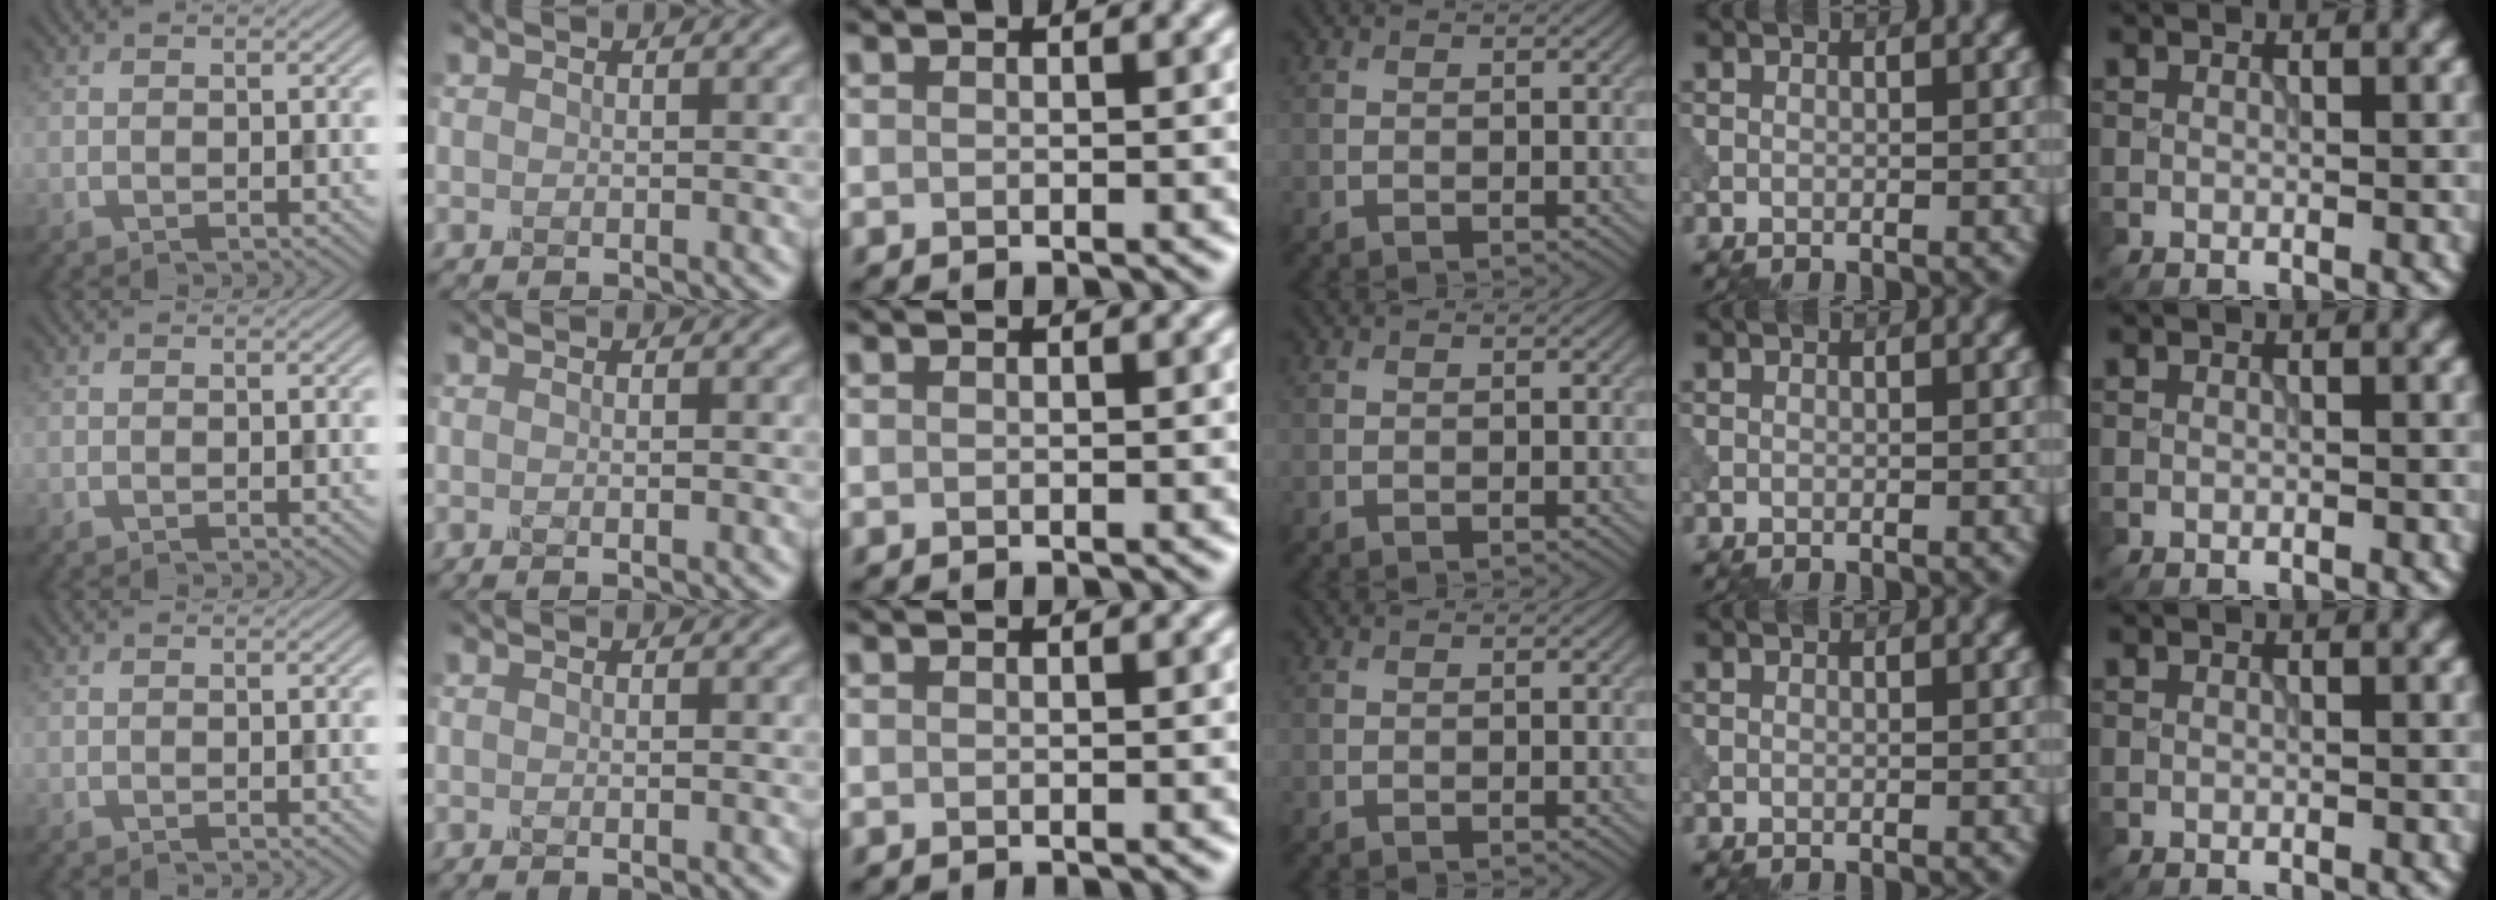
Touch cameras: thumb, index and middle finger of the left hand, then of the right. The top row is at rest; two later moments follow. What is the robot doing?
{"motion": "dispense", "object": "dispenser bottle"}